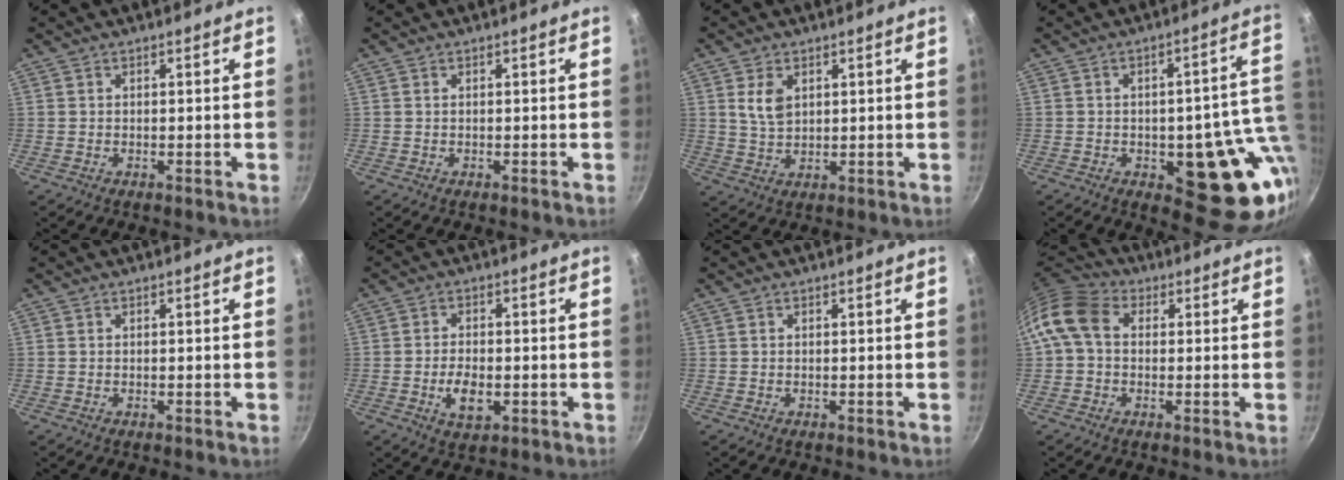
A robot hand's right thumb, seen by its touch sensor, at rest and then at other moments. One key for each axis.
{"total": 0.0}
{"total": 5.1, "fx": 1.9, "fy": 3.3, "fz": 3.5, "tx": -0.058, "ty": -0.011, "tz": 0.041}
{"total": 17.7, "fx": -2.3, "fy": 8.1, "fz": 15.5, "tx": -0.130, "ty": -0.003, "tz": -0.024}
{"total": 0.0}
{"total": 6.0, "fx": -1.5, "fy": 3.3, "fz": 4.8, "tx": -0.082, "ty": 0.006, "tz": -0.021}
{"total": 0.0}
{"total": 9.6, "fx": 1.1, "fy": 7.3, "fz": 6.2, "tx": -0.108, "ty": 0.023, "tz": -0.001}